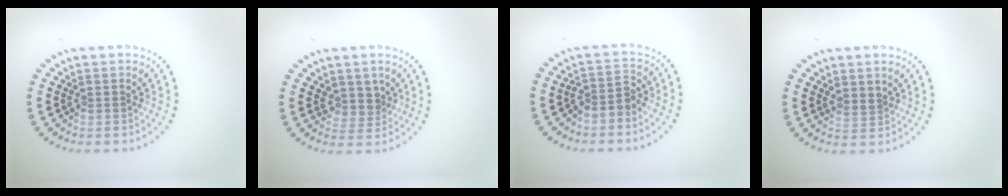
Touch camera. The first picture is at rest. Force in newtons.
{"total": 2.0, "press": 1.5, "slide": 1.3}
{"total": 2.1, "press": 1.7, "slide": 1.4}
{"total": 1.0, "press": 0.6, "slide": 0.8}